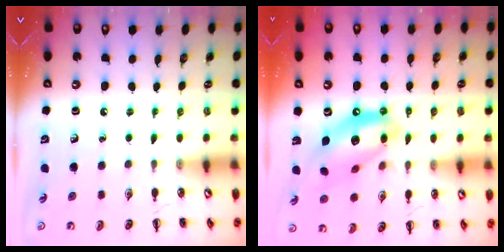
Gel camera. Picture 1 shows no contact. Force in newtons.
{"total": 14.8, "press": 14.2, "slide": 4.0}